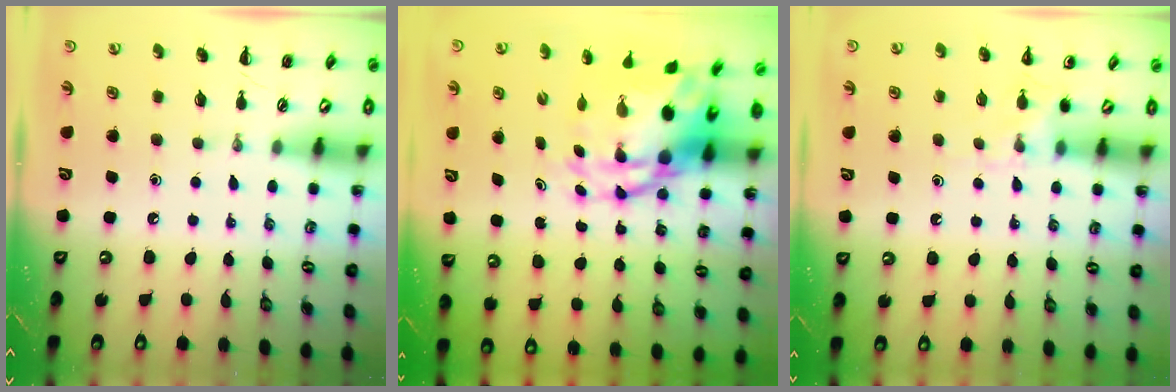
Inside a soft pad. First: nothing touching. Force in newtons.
{"total": 10.1, "press": 9.7, "slide": 2.9}
{"total": 5.5, "press": 5.3, "slide": 1.7}